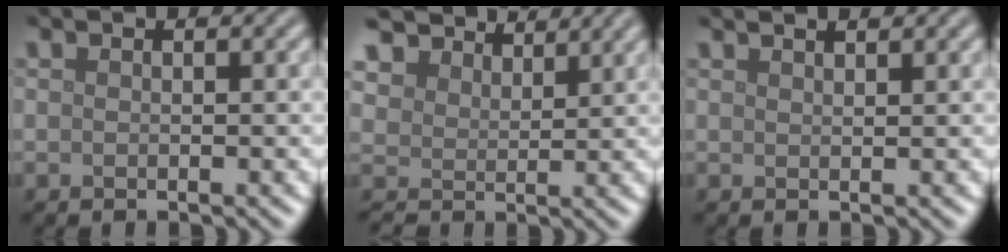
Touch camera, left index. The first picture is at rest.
{"total": 5.6, "force": [4.7, 2.7, 1.3], "torque": [-0.048, -0.008, 0.093]}
{"total": 1.9, "force": [1.6, 0.6, 1.0], "torque": [-0.001, 0.003, 0.004]}